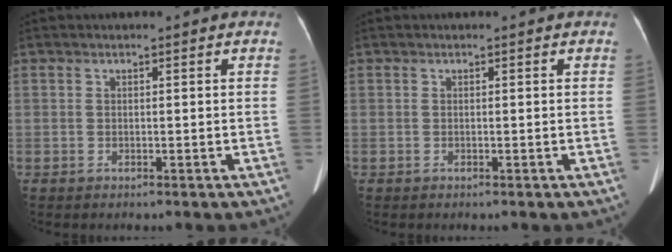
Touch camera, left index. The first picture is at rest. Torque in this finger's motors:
{"motor_torque": [-0.01, 0.01, 0.07, 0.02]}